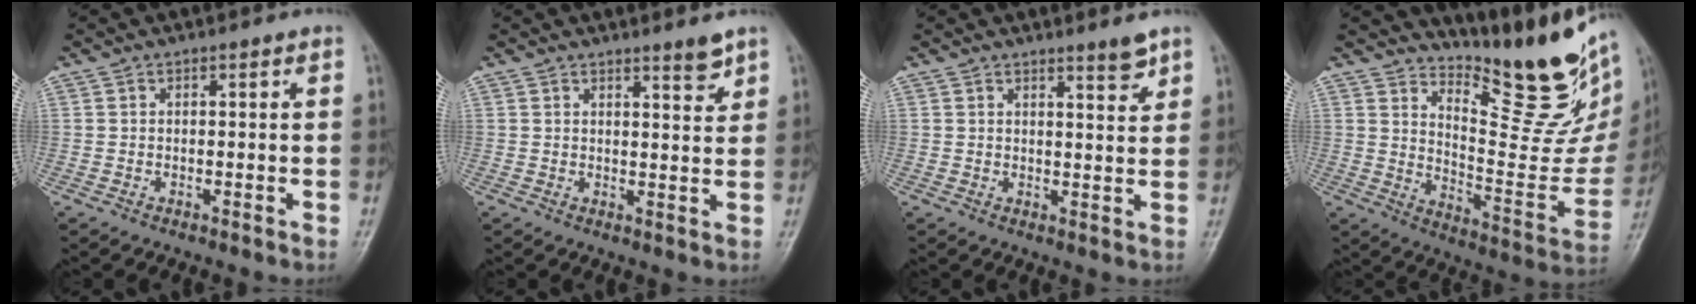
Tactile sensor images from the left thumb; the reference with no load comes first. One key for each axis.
{"total": 3.1, "fx": 2.5, "fy": 0.6, "fz": 1.8, "tx": -0.019, "ty": -0.023, "tz": 0.037}
{"total": 3.2, "fx": 2.5, "fy": 0.5, "fz": 1.9, "tx": -0.021, "ty": -0.024, "tz": 0.037}
{"total": 21.2, "fx": 16.2, "fy": 5.9, "fz": 12.3, "tx": -0.131, "ty": -0.135, "tz": 0.238}